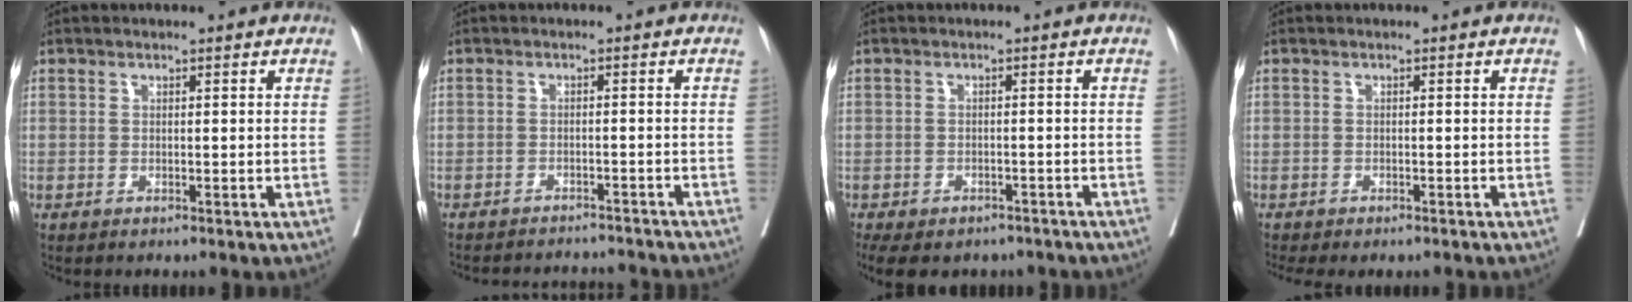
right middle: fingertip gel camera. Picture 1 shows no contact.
{"total": 11.1, "force": [-10.6, 1.7, 2.6], "torque": [-0.040, 0.004, -0.124]}
{"total": 12.7, "force": [-9.4, 6.7, 5.2], "torque": [-0.119, -0.008, -0.110]}
{"total": 4.7, "force": [-4.0, 1.2, 2.0], "torque": [-0.022, 0.001, -0.055]}